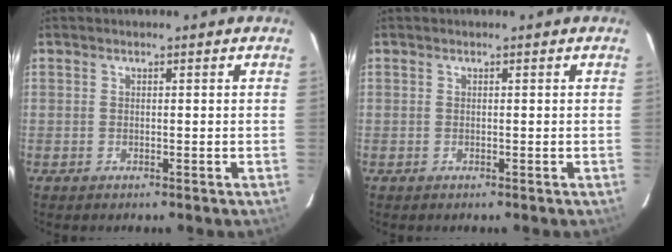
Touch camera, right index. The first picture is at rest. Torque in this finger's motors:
{"motor_torque": [0.00, 0.00, 0.00, 0.00]}